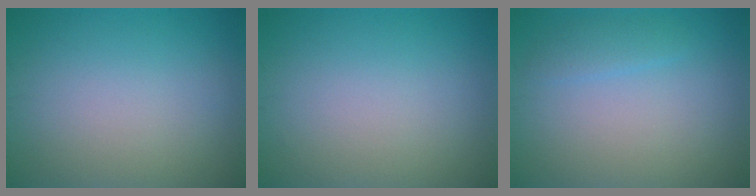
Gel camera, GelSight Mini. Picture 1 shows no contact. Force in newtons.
{"total": 0.0}
{"total": 1.4, "press": 1.4, "slide": 0.0}